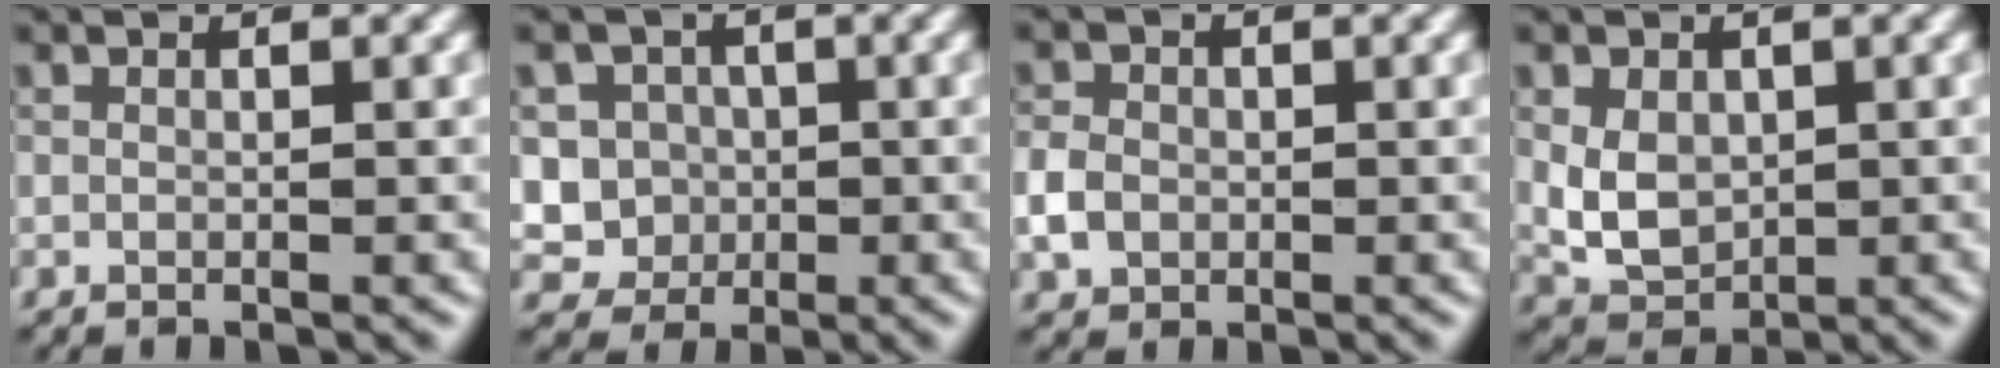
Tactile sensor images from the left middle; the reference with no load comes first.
{"total": 4.9, "force": [-0.2, 4.7, 1.2], "torque": [-0.008, 0.022, -0.016]}
{"total": 2.5, "force": [-0.5, 2.1, 1.2], "torque": [-0.025, 0.000, -0.015]}
{"total": 3.9, "force": [0.2, 2.9, 2.5], "torque": [-0.052, -0.006, 0.008]}